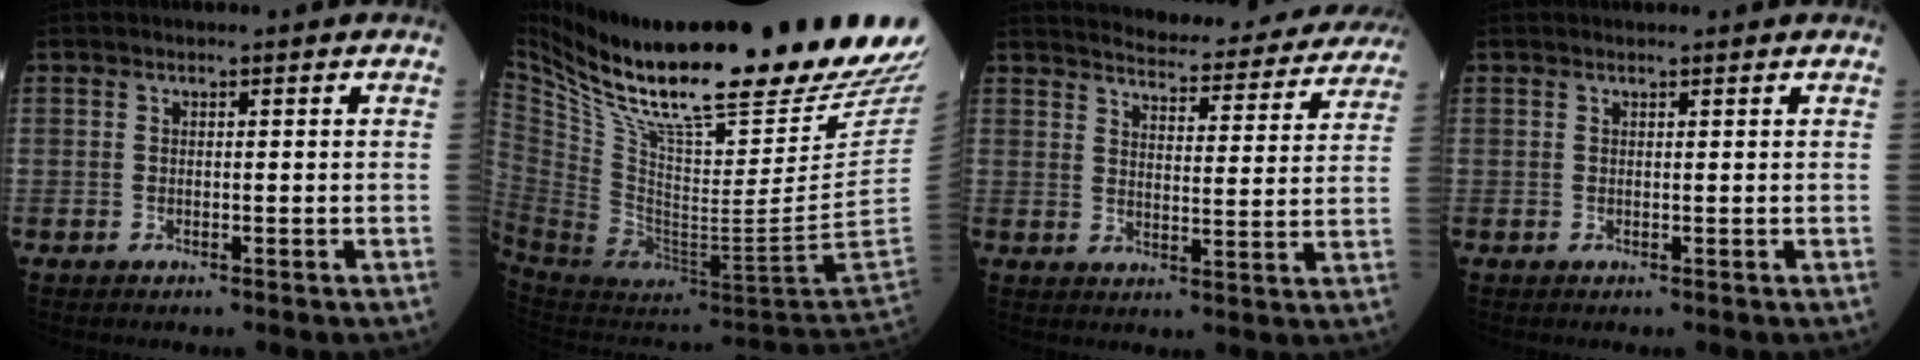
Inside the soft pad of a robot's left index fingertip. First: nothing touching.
{"total": 34.2, "force": [25.2, 2.5, 23.1], "torque": [-0.355, -0.048, 0.394]}
{"total": 22.4, "force": [21.0, 3.7, 6.8], "torque": [-0.088, -0.036, 0.252]}
{"total": 1.1, "force": [1.1, 0.0, 0.3], "torque": [-0.009, 0.009, 0.017]}